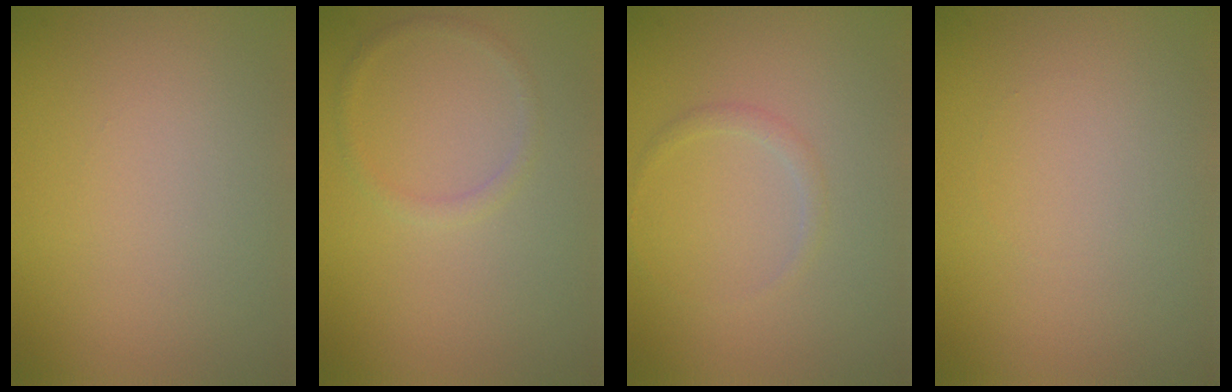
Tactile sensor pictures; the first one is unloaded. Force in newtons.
{"total": 1.0, "press": 0.9, "slide": 0.2}
{"total": 1.0, "press": 1.0, "slide": 0.1}
{"total": 0.0}